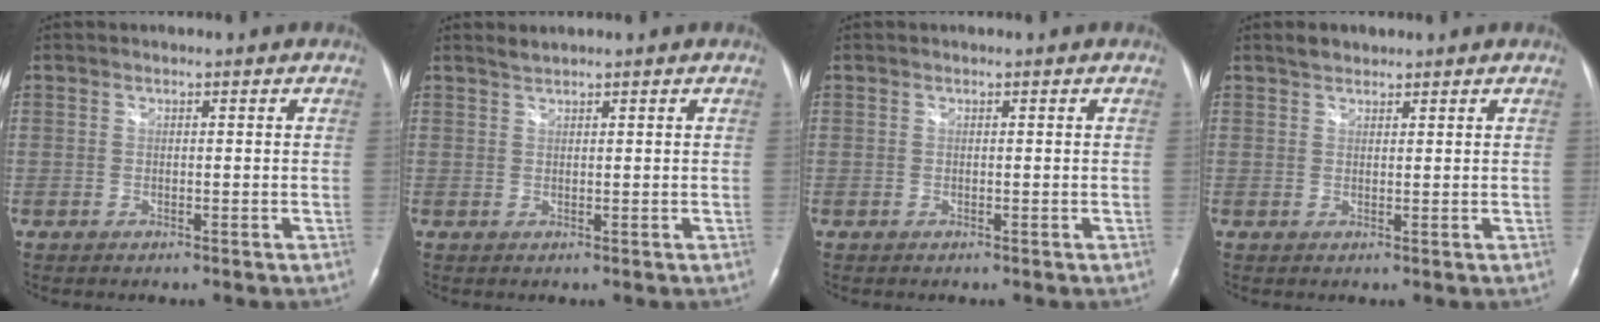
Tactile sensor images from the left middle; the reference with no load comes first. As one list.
[{"total": 1.0, "force": [0.9, -0.3, 0.0], "torque": [-0.005, 0.002, 0.023]}, {"total": 0.0}, {"total": 1.9, "force": [1.6, 0.8, 0.5], "torque": [-0.014, 0.006, 0.028]}]